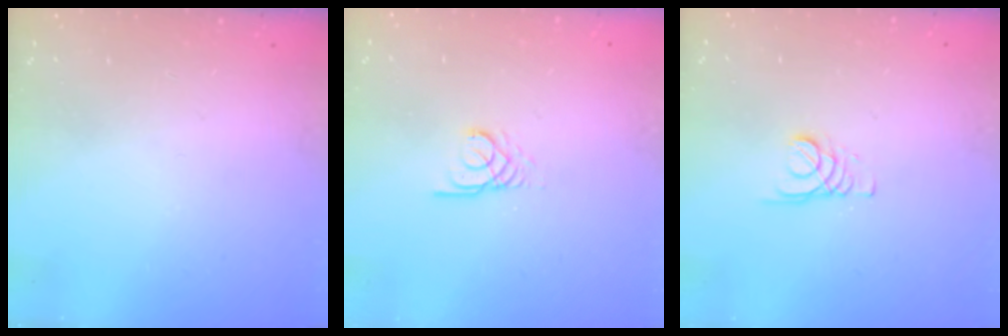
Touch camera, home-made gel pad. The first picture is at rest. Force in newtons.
{"total": 2.7, "press": 2.7, "slide": 0.1}
{"total": 1.8, "press": 1.8, "slide": 0.2}